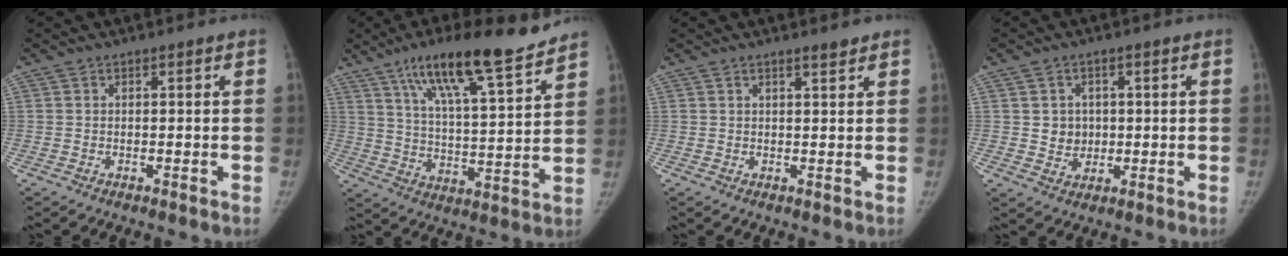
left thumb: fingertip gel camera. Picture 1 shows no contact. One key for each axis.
{"total": 19.0, "fx": 13.8, "fy": 3.2, "fz": 12.6, "tx": -0.180, "ty": -0.059, "tz": 0.230}
{"total": 1.5, "fx": 1.3, "fy": 0.2, "fz": 0.8, "tx": -0.006, "ty": -0.010, "tz": 0.021}
{"total": 4.4, "fx": 0.5, "fy": 4.0, "fz": 1.6, "tx": -0.004, "ty": -0.001, "tz": 0.013}